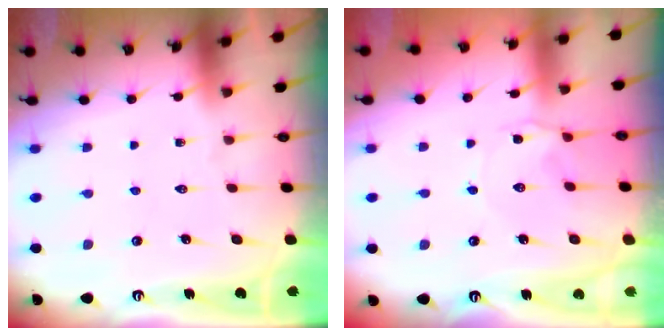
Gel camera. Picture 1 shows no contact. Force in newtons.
{"total": 2.7, "press": 2.6, "slide": 0.4}